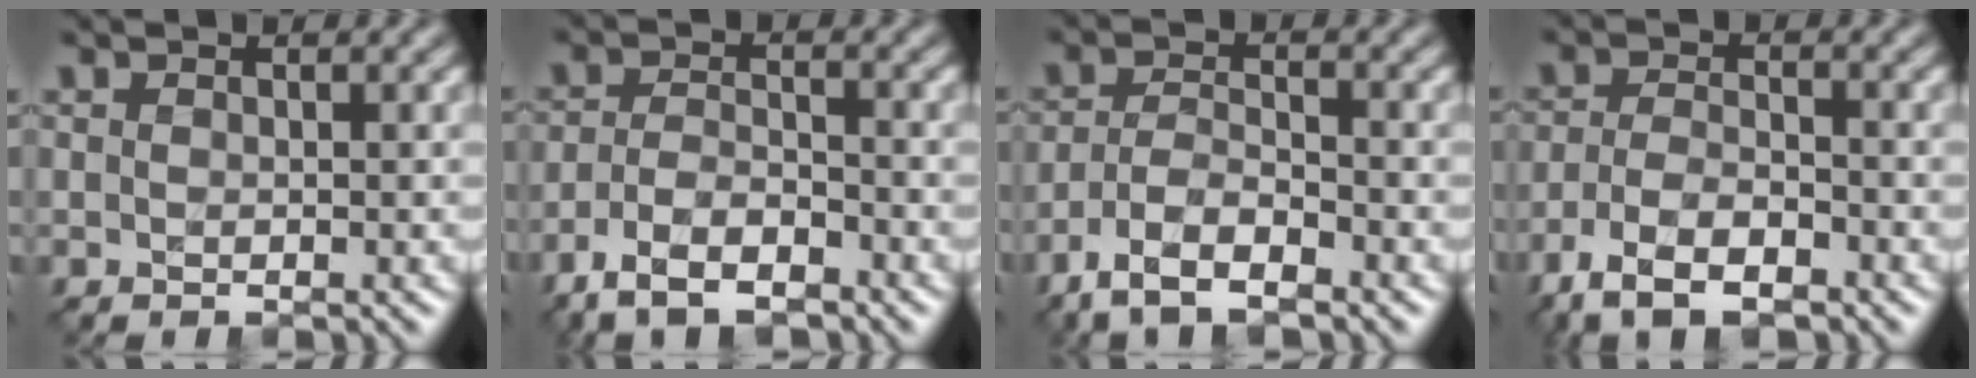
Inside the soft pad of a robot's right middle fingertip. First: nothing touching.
{"total": 5.4, "force": [-3.9, 2.1, 3.2], "torque": [-0.064, -0.004, -0.078]}
{"total": 4.9, "force": [-3.6, 1.6, 3.0], "torque": [-0.061, -0.004, -0.072]}
{"total": 6.0, "force": [-4.1, 2.4, 3.7], "torque": [-0.073, -0.006, -0.082]}